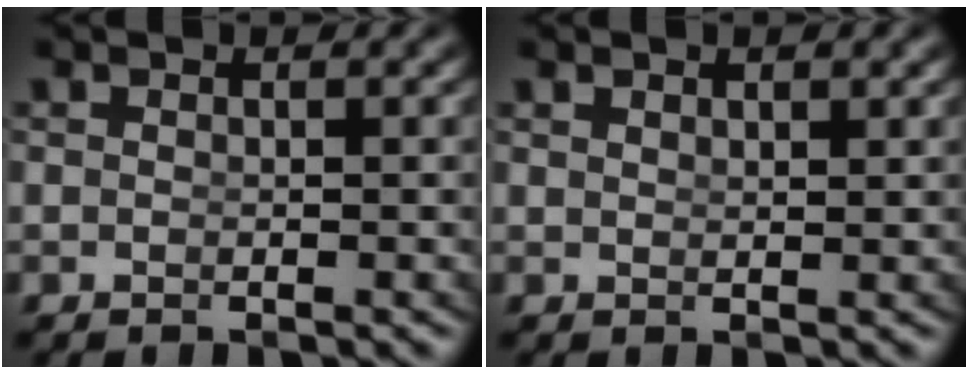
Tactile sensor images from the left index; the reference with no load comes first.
{"total": 0.9, "force": [0.7, -0.5, 0.3], "torque": [0.002, -0.007, 0.019]}